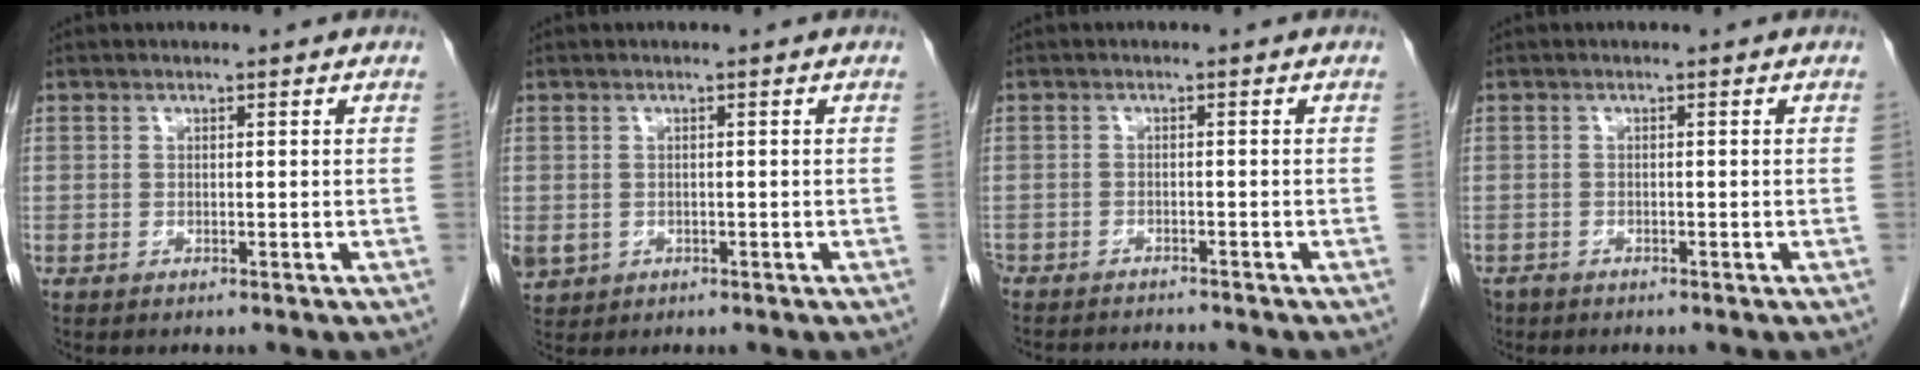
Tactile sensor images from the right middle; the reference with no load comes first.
{"total": 3.1, "force": [-0.9, 2.7, 1.2], "torque": [-0.025, -0.002, -0.005]}
{"total": 6.8, "force": [-6.5, 0.8, 1.6], "torque": [-0.017, -0.009, -0.096]}
{"total": 1.6, "force": [-1.3, 0.9, 0.1], "torque": [-0.008, -0.001, -0.024]}